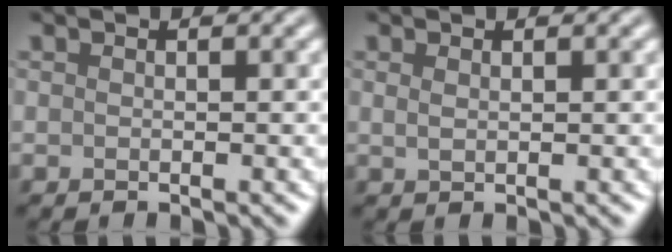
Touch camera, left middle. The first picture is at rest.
{"total": 0.7, "force": [0.4, 0.2, 0.5], "torque": [-0.011, 0.000, 0.009]}